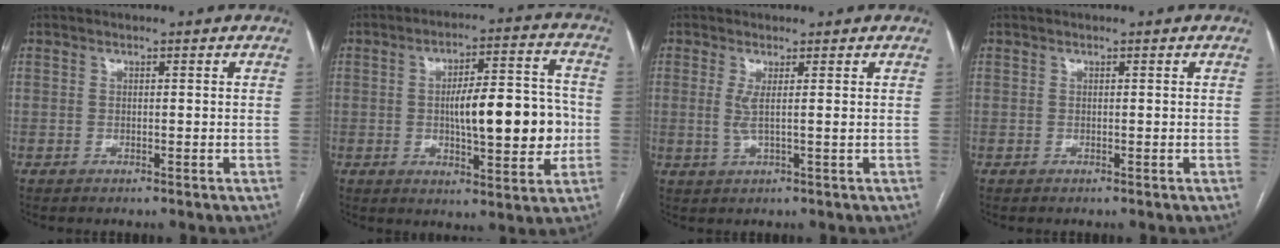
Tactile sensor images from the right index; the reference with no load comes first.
{"total": 13.9, "force": [-0.9, 4.0, 13.3], "torque": [-0.201, 0.023, -0.007]}
{"total": 2.6, "force": [0.4, -0.2, 2.5], "torque": [-0.061, -0.004, 0.011]}
{"total": 0.0}